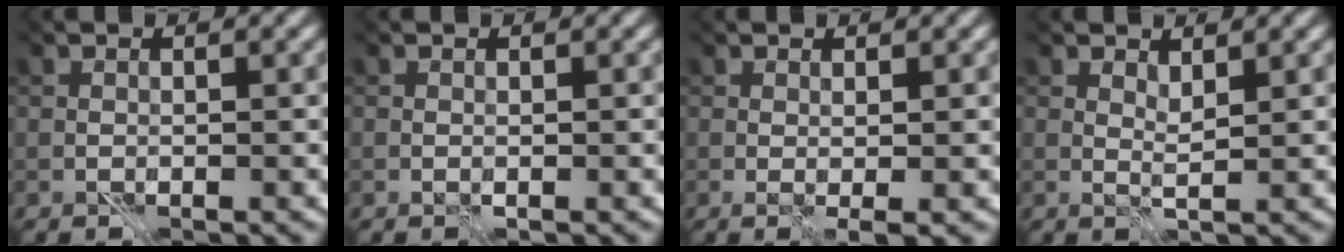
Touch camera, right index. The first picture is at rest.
{"total": 0.0}
{"total": 1.6, "force": [0.5, 0.2, 1.5], "torque": [-0.019, 0.000, 0.015]}
{"total": 1.7, "force": [1.4, -0.2, 0.9], "torque": [-0.016, 0.002, 0.025]}